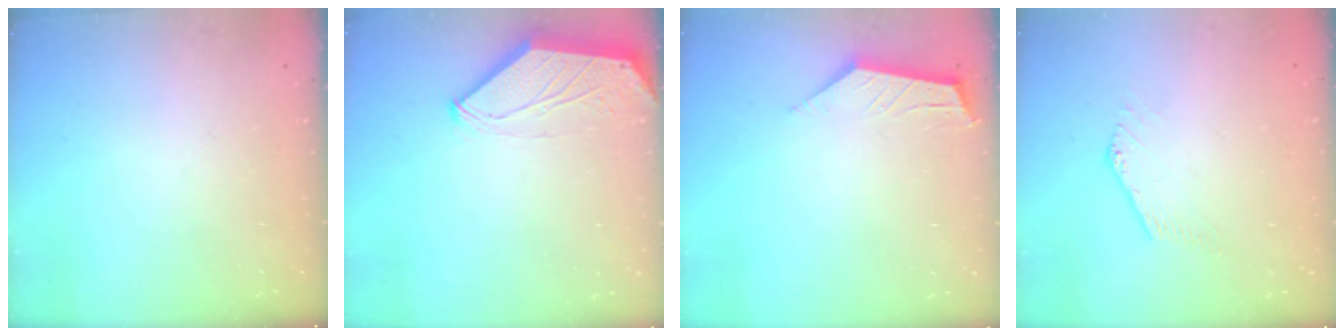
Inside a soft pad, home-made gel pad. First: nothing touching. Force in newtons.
{"total": 0.0}
{"total": 3.7, "press": 3.6, "slide": 0.5}
{"total": 0.8, "press": 0.8, "slide": 0.1}